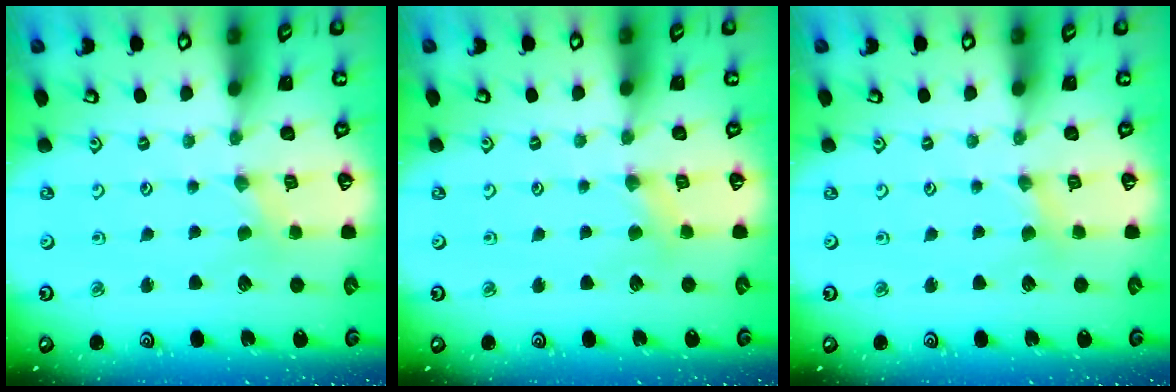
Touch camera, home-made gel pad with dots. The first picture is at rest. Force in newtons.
{"total": 2.8, "press": 2.7, "slide": 0.6}
{"total": 1.5, "press": 1.5, "slide": 0.3}